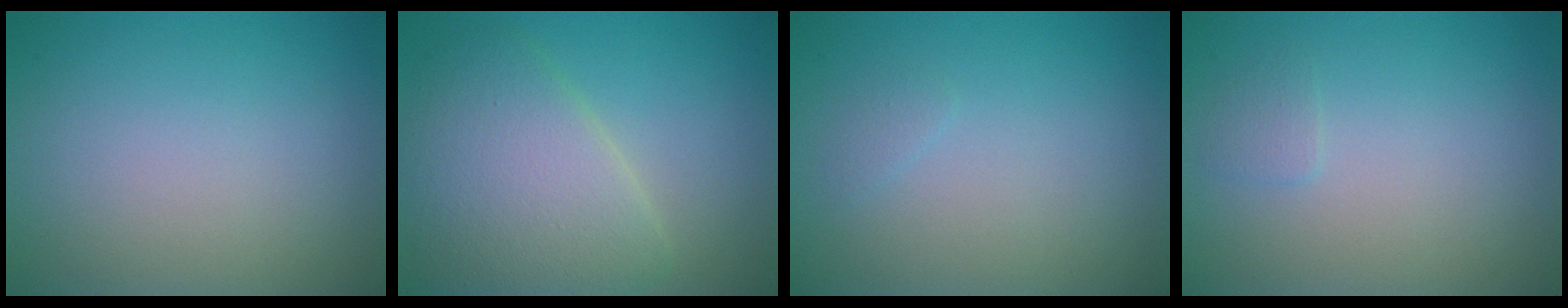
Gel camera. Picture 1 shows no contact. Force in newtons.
{"total": 6.8, "press": 6.8, "slide": 0.2}
{"total": 0.6, "press": 0.6, "slide": 0.1}
{"total": 0.8, "press": 0.8, "slide": 0.1}